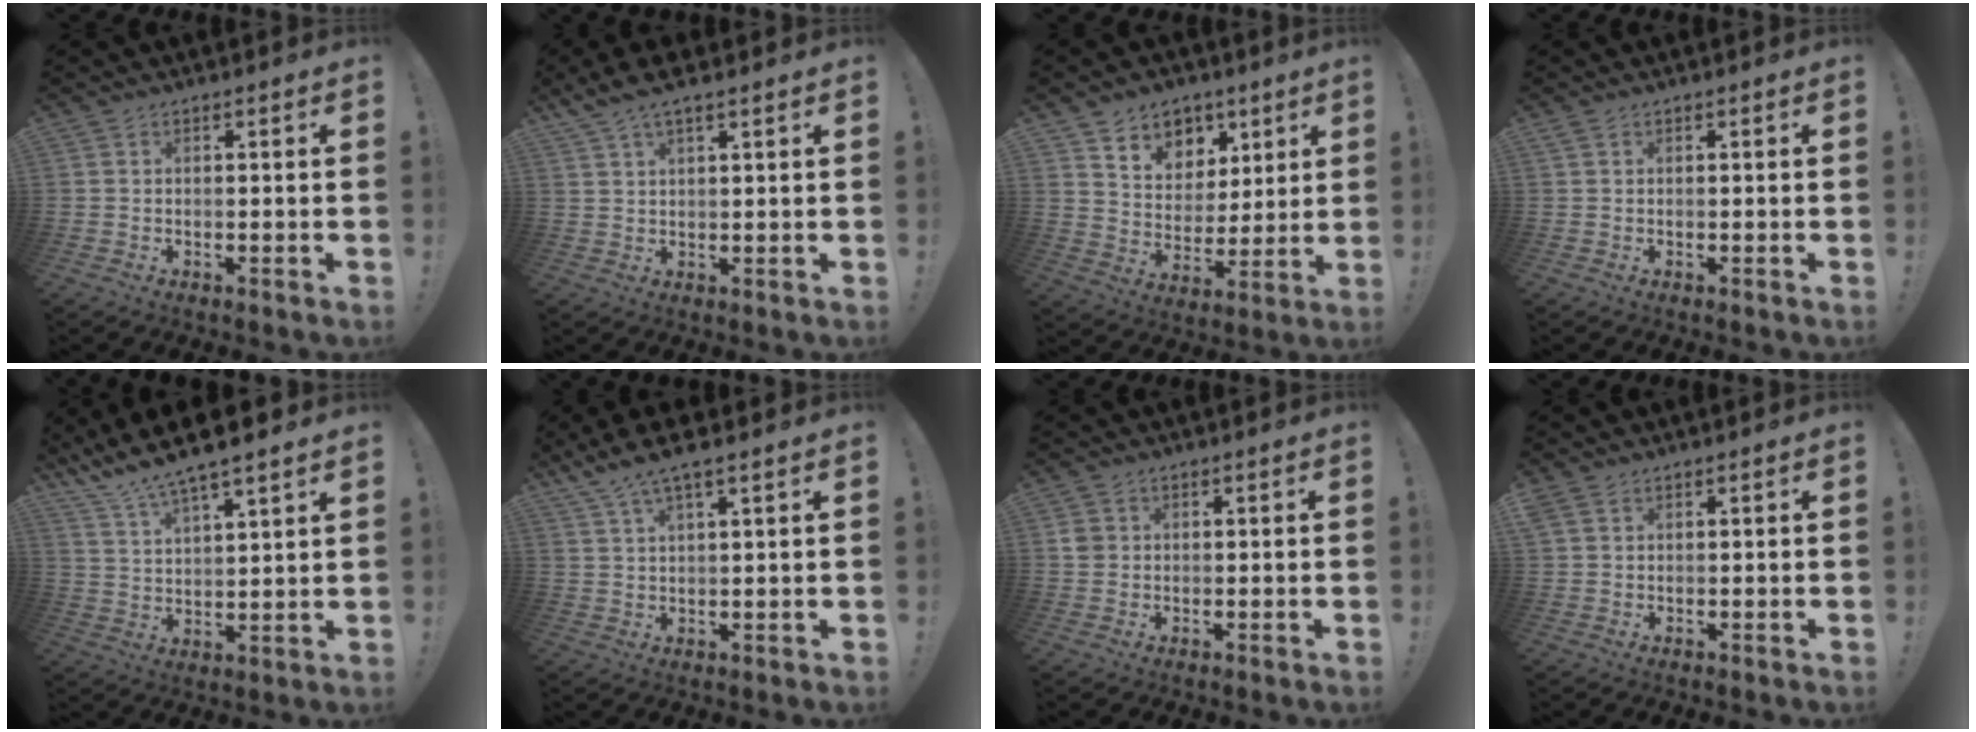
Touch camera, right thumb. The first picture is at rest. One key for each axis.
{"total": 5.2, "fx": 4.0, "fy": 1.1, "fz": 3.2, "tx": -0.058, "ty": -0.017, "tz": 0.073}
{"total": 9.4, "fx": 5.4, "fy": 7.5, "fz": 1.7, "tx": -0.021, "ty": -0.043, "tz": 0.107}
{"total": 0.5, "fx": 0.4, "fy": 0.2, "fz": 0.3, "tx": -0.013, "ty": 0.003, "tz": 0.008}
{"total": 9.4, "fx": 8.6, "fy": 0.8, "fz": 3.9, "tx": -0.087, "ty": -0.062, "tz": 0.152}
{"total": 6.6, "fx": 4.9, "fy": 0.9, "fz": 4.3, "tx": -0.082, "ty": -0.022, "tz": 0.090}
{"total": 2.5, "fx": 0.6, "fy": 2.3, "fz": 0.8, "tx": -0.002, "ty": -0.001, "tz": 0.010}
{"total": 2.0, "fx": 1.2, "fy": 1.3, "fz": 1.0, "tx": -0.025, "ty": 0.006, "tz": 0.024}